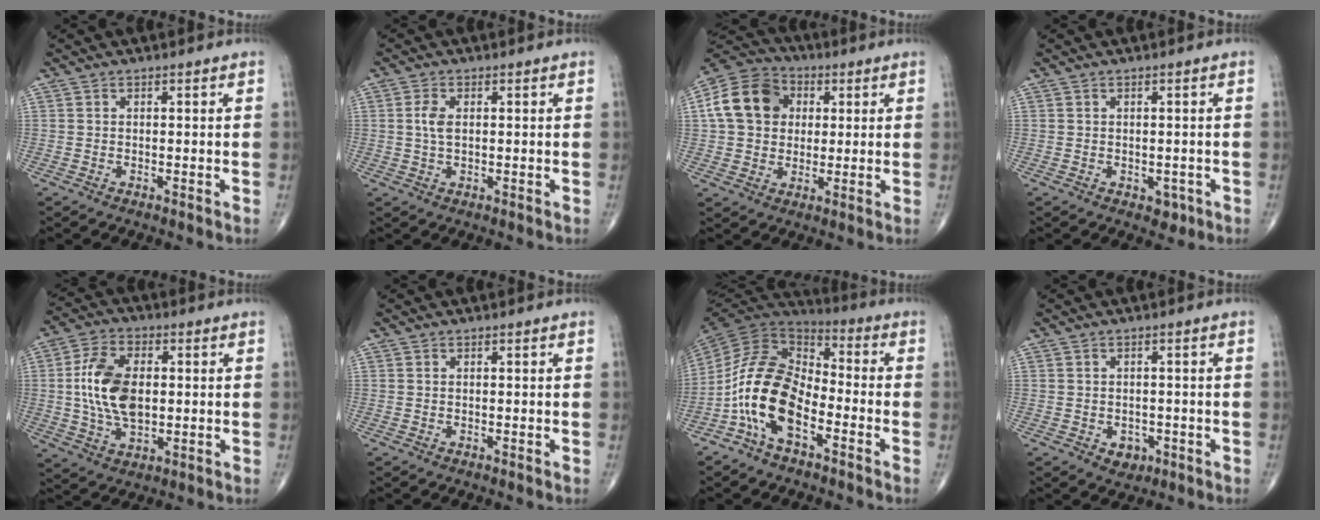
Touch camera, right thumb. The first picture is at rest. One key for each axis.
{"total": 3.3, "fx": 0.5, "fy": 1.8, "fz": 2.8, "tx": -0.062, "ty": 0.002, "tz": 0.010}
{"total": 13.6, "fx": 2.5, "fy": 11.0, "fz": 7.6, "tx": -0.127, "ty": 0.012, "tz": 0.034}
{"total": 2.0, "fx": -0.7, "fy": 1.6, "fz": 1.1, "tx": 0.003, "ty": 0.002, "tz": -0.002}
{"total": 13.0, "fx": 0.7, "fy": 7.7, "fz": 10.5, "tx": -0.195, "ty": 0.004, "tz": 0.016}
{"total": 0.0}
{"total": 15.4, "fx": -5.7, "fy": 8.3, "fz": 11.6, "tx": -0.210, "ty": 0.056, "tz": -0.116}
{"total": 3.1, "fx": -1.1, "fy": 2.5, "fz": 1.5, "tx": -0.002, "ty": 0.004, "tz": -0.007}